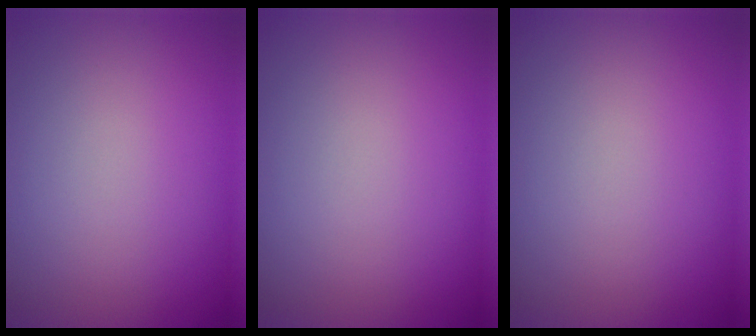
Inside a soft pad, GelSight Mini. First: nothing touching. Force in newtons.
{"total": 0.0}
{"total": 0.0}